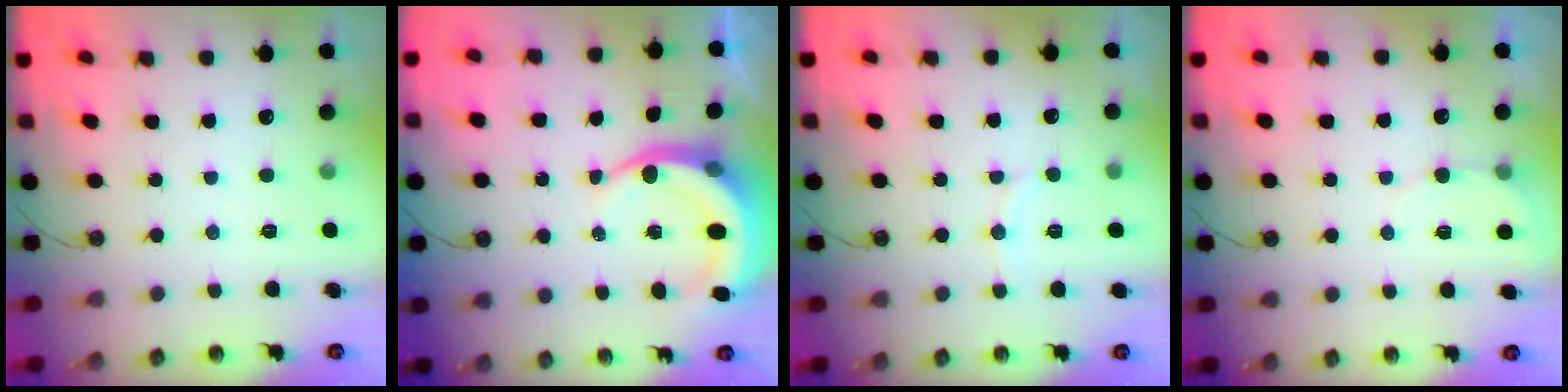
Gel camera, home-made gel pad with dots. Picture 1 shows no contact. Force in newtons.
{"total": 8.0, "press": 7.9, "slide": 1.0}
{"total": 4.6, "press": 4.4, "slide": 1.2}
{"total": 3.8, "press": 3.4, "slide": 1.6}